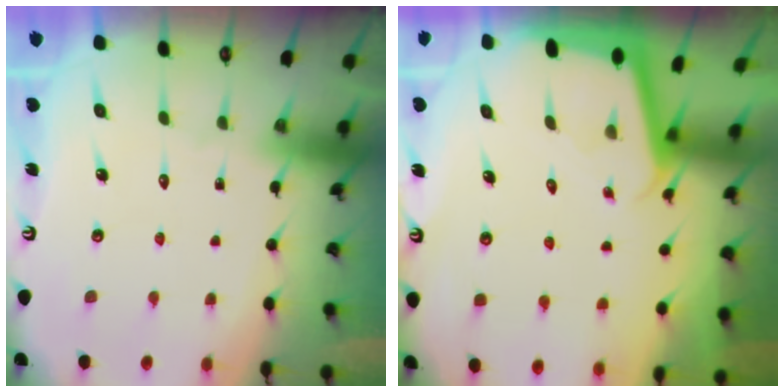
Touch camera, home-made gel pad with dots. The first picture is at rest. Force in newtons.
{"total": 1.9, "press": 1.9, "slide": 0.1}